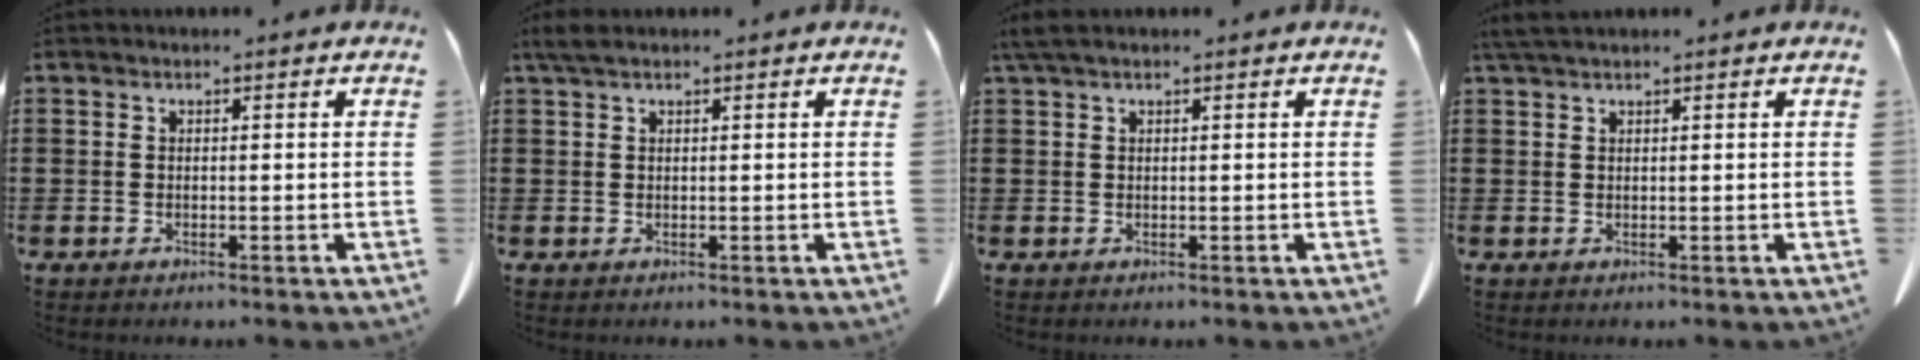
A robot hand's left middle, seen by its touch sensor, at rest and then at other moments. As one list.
[{"total": 1.5, "force": [0.9, 0.4, 1.1], "torque": [-0.025, 0.003, 0.017]}, {"total": 1.5, "force": [0.9, 0.3, 1.1], "torque": [-0.025, 0.003, 0.016]}, {"total": 1.6, "force": [1.2, 0.2, 0.9], "torque": [-0.021, 0.002, 0.023]}]